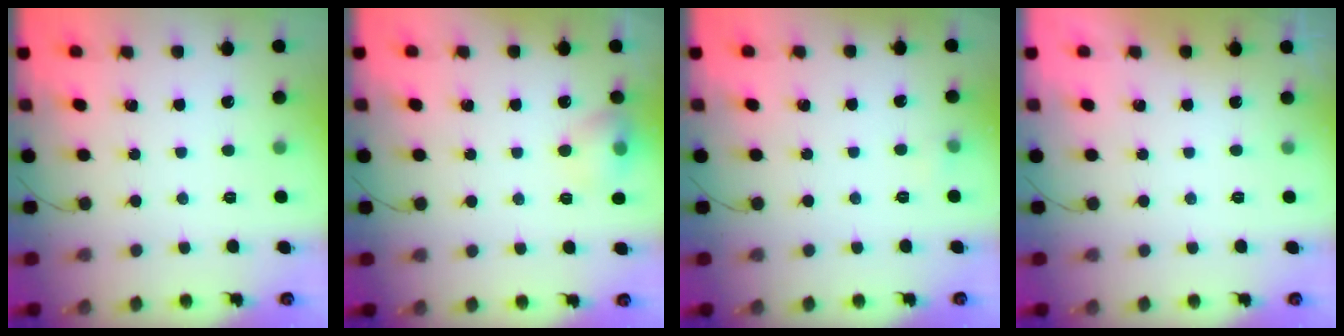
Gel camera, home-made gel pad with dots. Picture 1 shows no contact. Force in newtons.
{"total": 8.1, "press": 8.0, "slide": 1.5}
{"total": 3.4, "press": 3.0, "slide": 1.6}
{"total": 0.0}